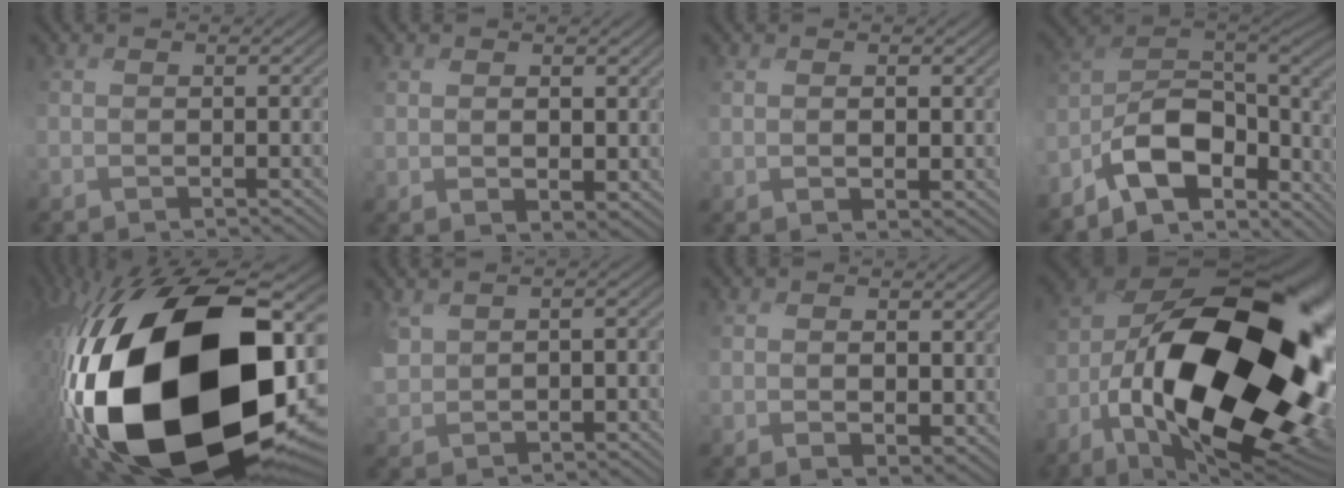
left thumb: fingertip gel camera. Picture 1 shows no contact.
{"total": 2.9, "force": [1.2, 2.1, 1.7], "torque": [-0.044, -0.008, 0.026]}
{"total": 1.9, "force": [0.7, 1.2, 1.3], "torque": [-0.029, -0.005, 0.018]}
{"total": 12.6, "force": [-7.3, 6.4, 8.0], "torque": [-0.163, -0.005, -0.150]}
{"total": 25.1, "force": [-4.0, 14.0, 20.4], "torque": [-0.451, -0.082, -0.041]}
{"total": 3.9, "force": [0.7, 2.9, 2.5], "torque": [-0.066, -0.003, 0.018]}
{"total": 3.5, "force": [1.4, 2.5, 2.0], "torque": [-0.054, -0.009, 0.031]}
{"total": 23.6, "force": [-4.7, 13.0, 19.1], "torque": [-0.397, -0.035, -0.060]}